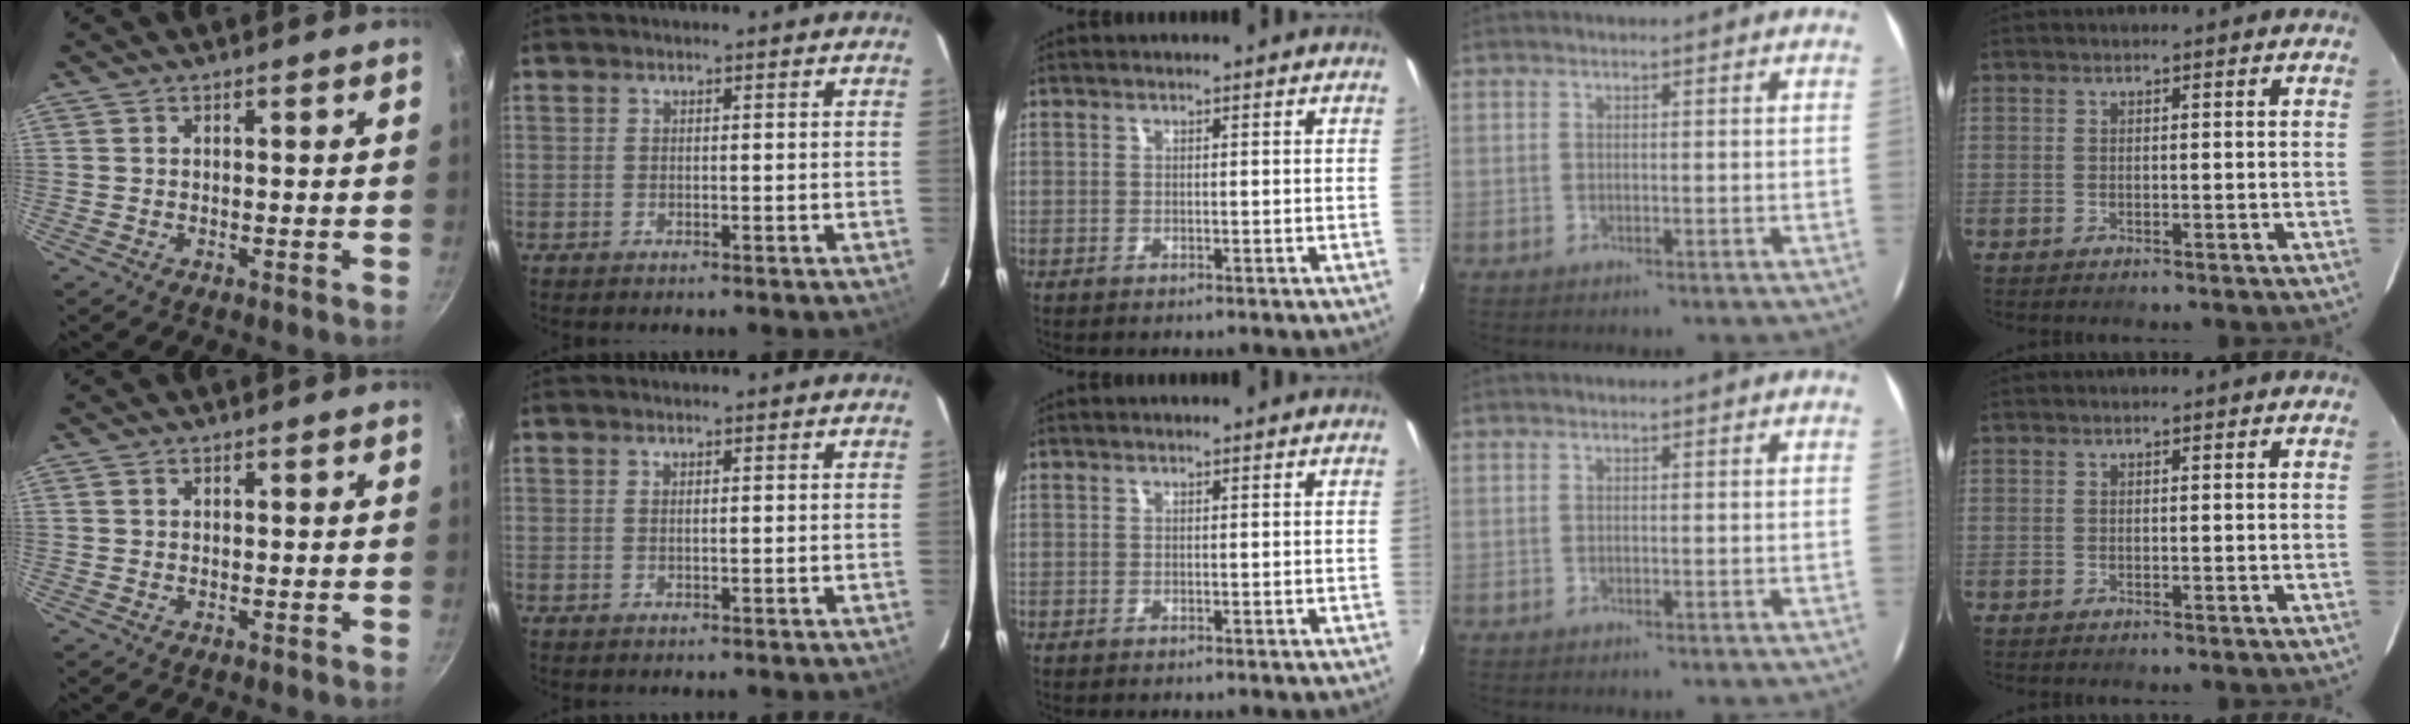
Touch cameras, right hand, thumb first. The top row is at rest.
{"thumb": {"total": 0.7, "force": [0.3, 0.6, 0.4], "torque": [-0.005, 0.002, 0.005]}, "index": {"total": 0.6, "force": [0.2, 0.2, 0.5], "torque": [-0.011, 0.002, 0.004]}}